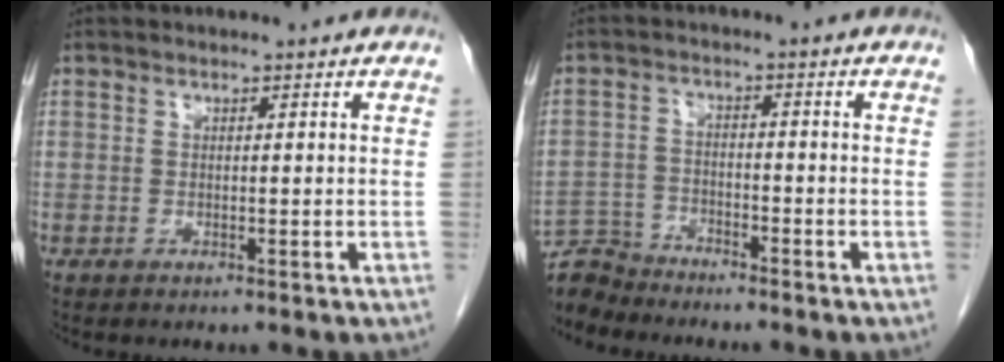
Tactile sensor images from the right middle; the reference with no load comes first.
{"total": 4.8, "force": [-4.7, 0.3, -1.0], "torque": [0.021, -0.003, -0.088]}